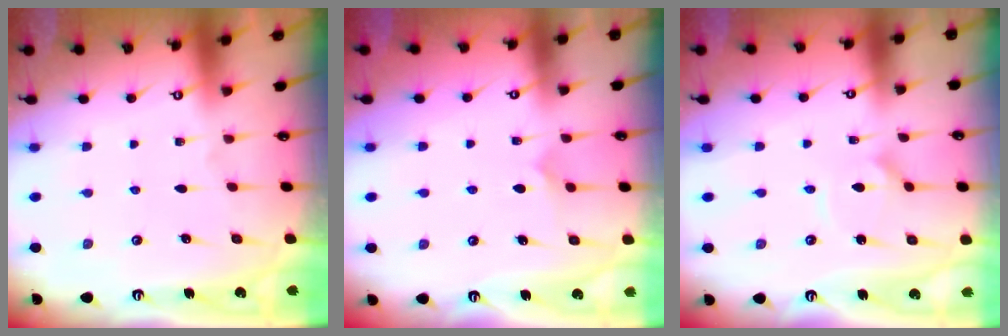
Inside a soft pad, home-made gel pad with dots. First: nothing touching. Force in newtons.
{"total": 4.4, "press": 4.4, "slide": 0.2}
{"total": 3.9, "press": 3.8, "slide": 0.4}